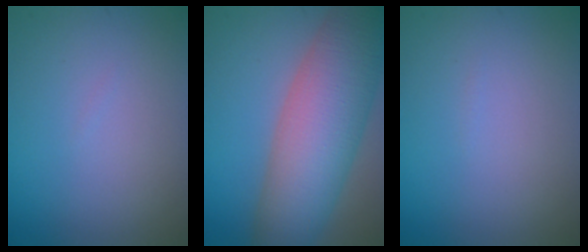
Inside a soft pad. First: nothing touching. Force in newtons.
{"total": 11.0, "press": 10.9, "slide": 0.8}
{"total": 0.0}